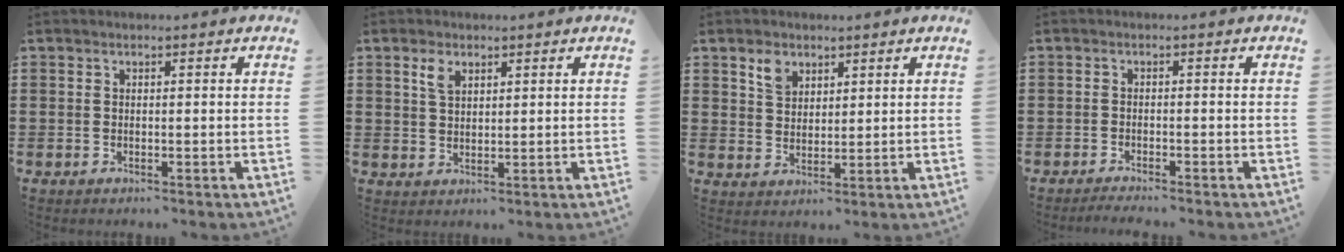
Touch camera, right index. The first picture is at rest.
{"total": 2.9, "force": [1.7, 1.5, 1.8], "torque": [-0.042, 0.006, 0.031]}
{"total": 3.8, "force": [2.5, 2.5, 1.4], "torque": [-0.029, 0.004, 0.044]}
{"total": 1.5, "force": [-1.5, -0.3, 0.3], "torque": [-0.006, 0.000, -0.028]}